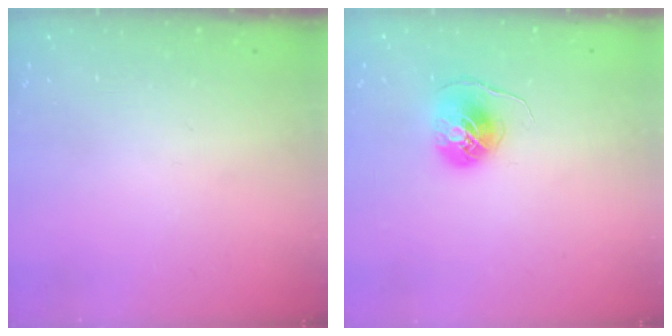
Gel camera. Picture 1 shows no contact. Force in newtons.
{"total": 7.5, "press": 7.5, "slide": 0.1}